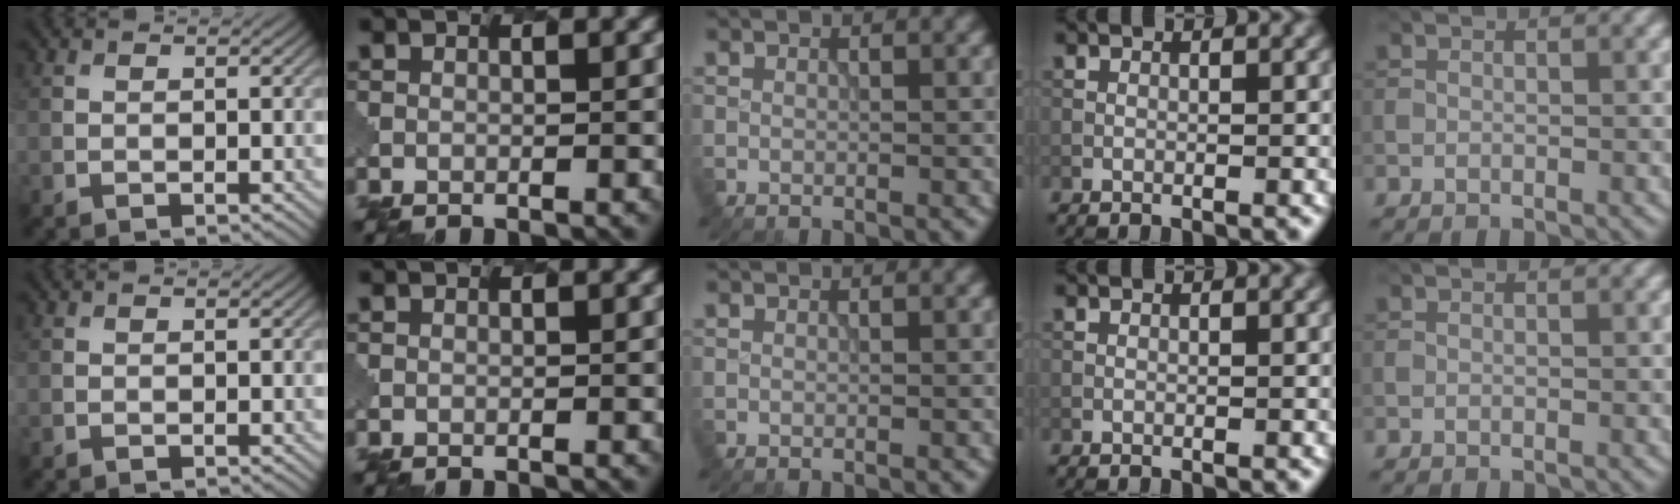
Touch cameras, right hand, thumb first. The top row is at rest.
{}